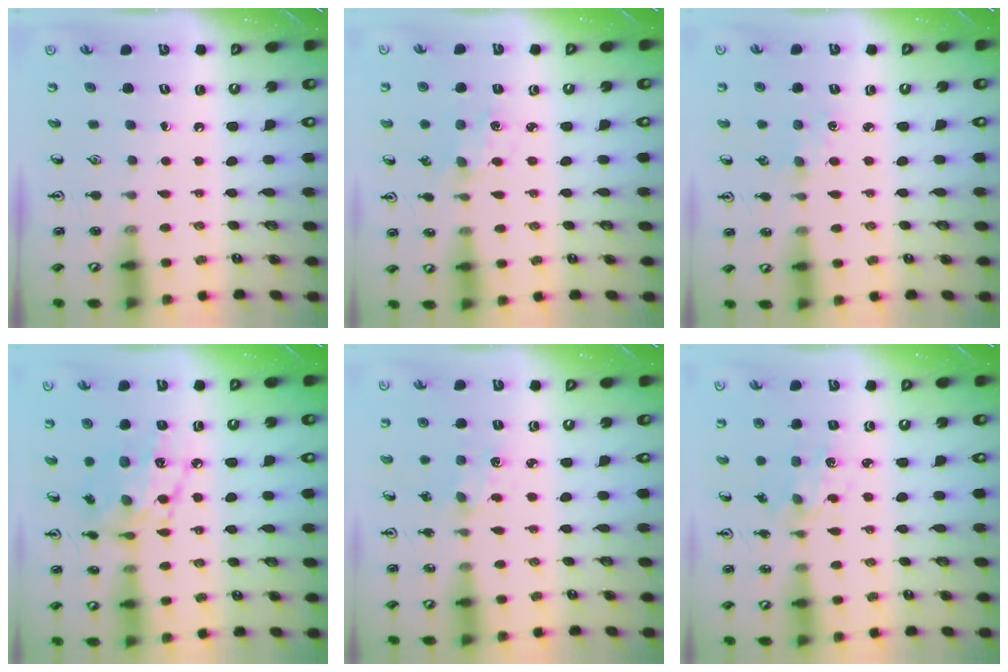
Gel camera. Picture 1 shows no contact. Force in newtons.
{"total": 0.9, "press": 0.8, "slide": 0.2}
{"total": 1.3, "press": 1.3, "slide": 0.2}
{"total": 13.2, "press": 13.1, "slide": 0.6}
{"total": 2.7, "press": 2.7, "slide": 0.3}
{"total": 2.3, "press": 2.3, "slide": 0.6}